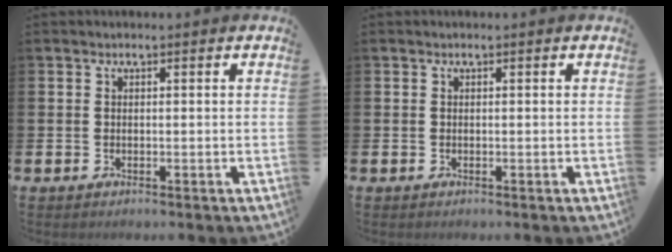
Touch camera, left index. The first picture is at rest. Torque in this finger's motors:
{"motor_torque": [-0.02, -0.02, 0.05, 0.00]}